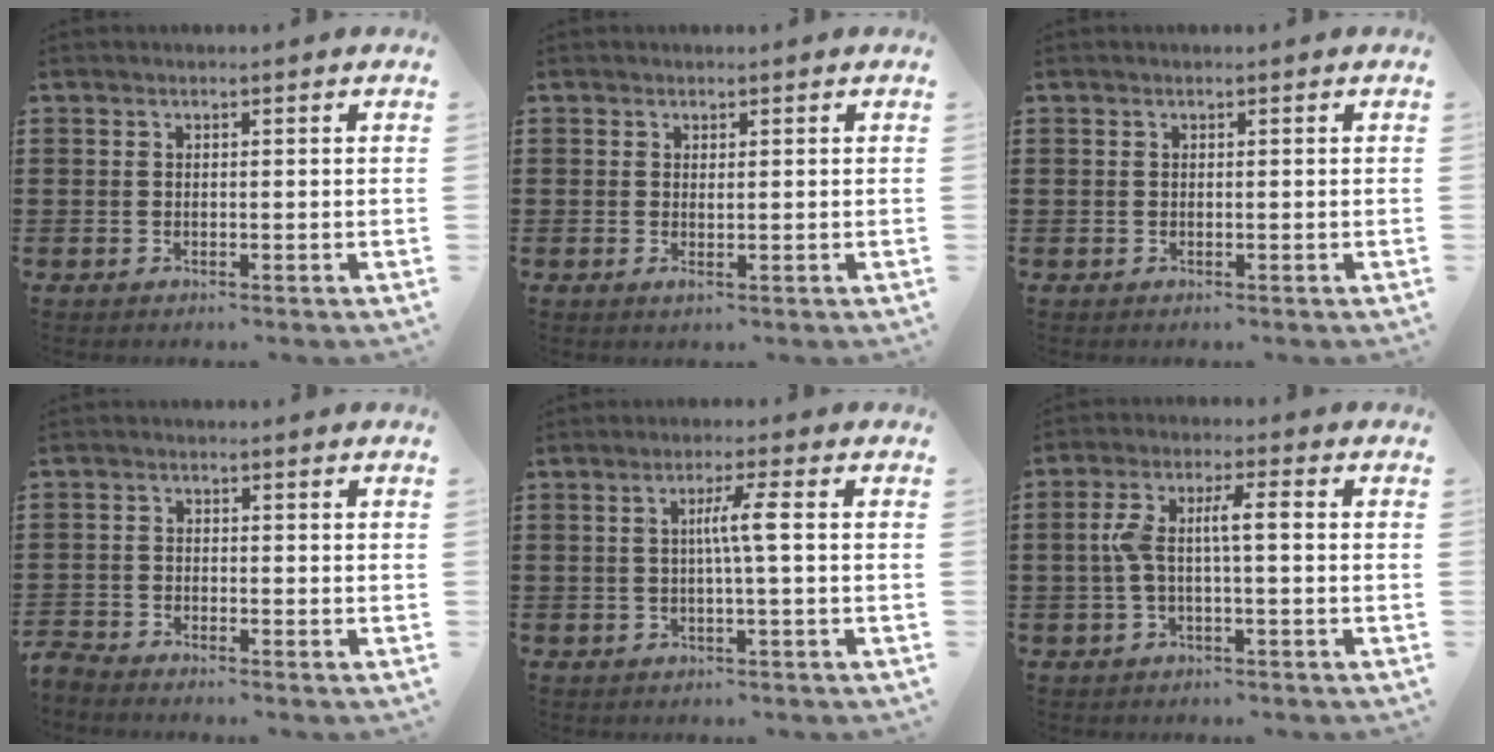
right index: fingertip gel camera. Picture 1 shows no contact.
{"total": 0.6, "force": [0.2, 0.0, 0.5], "torque": [-0.012, -0.001, 0.005]}
{"total": 0.0}
{"total": 2.3, "force": [-2.2, 0.1, -0.1], "torque": [-0.012, -0.001, -0.051]}
{"total": 4.1, "force": [0.0, -0.3, 4.1], "torque": [-0.078, -0.003, -0.007]}
{"total": 5.7, "force": [-0.4, 1.3, 5.5], "torque": [-0.122, -0.002, -0.018]}